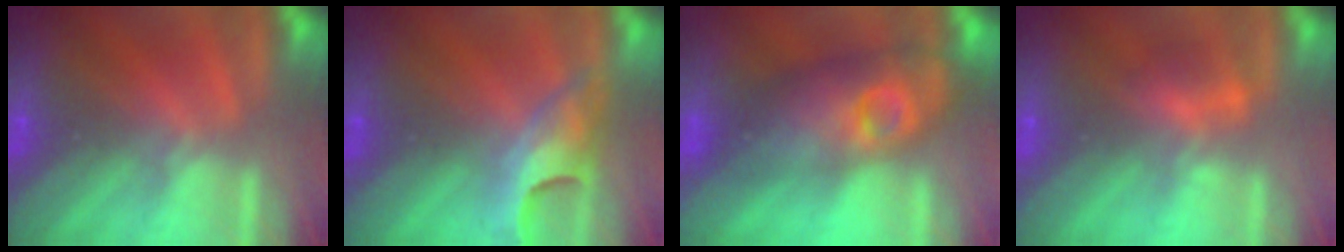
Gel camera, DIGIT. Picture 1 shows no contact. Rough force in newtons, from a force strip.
{"total": 4.6}
{"total": 4.4}
{"total": 2.2}